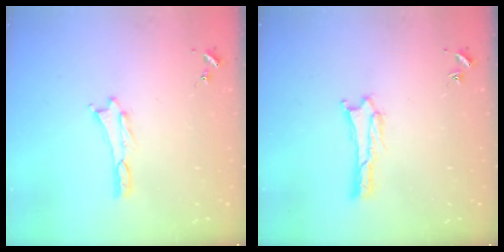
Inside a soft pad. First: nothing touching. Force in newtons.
{"total": 1.9, "press": 1.9, "slide": 0.1}